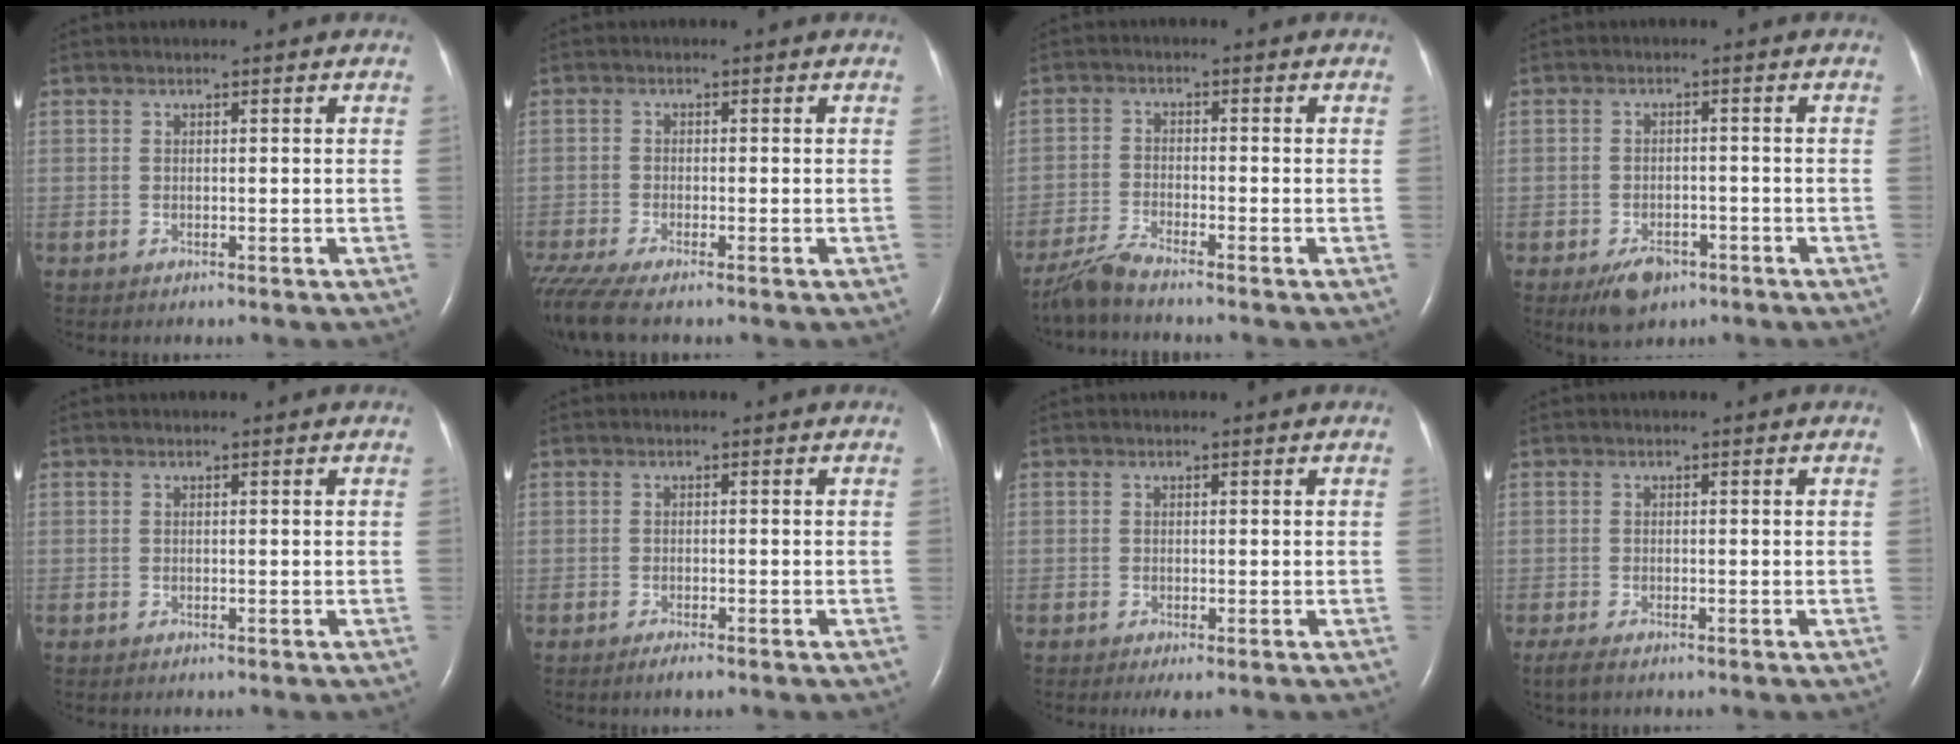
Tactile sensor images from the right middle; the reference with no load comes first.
{"total": 5.9, "force": [-4.7, 0.3, 3.7], "torque": [-0.078, -0.016, -0.084]}
{"total": 4.2, "force": [-3.8, -0.6, 1.6], "torque": [-0.043, -0.019, -0.081]}
{"total": 4.7, "force": [-3.0, 2.5, 2.6], "torque": [-0.050, -0.001, -0.042]}
{"total": 0.0}
{"total": 1.7, "force": [-1.2, 0.2, 1.2], "torque": [-0.027, -0.005, -0.017]}
{"total": 1.3, "force": [-0.6, 0.2, 1.1], "torque": [-0.019, -0.005, -0.008]}
{"total": 2.5, "force": [-1.8, 0.6, 1.7], "torque": [-0.038, -0.010, -0.025]}